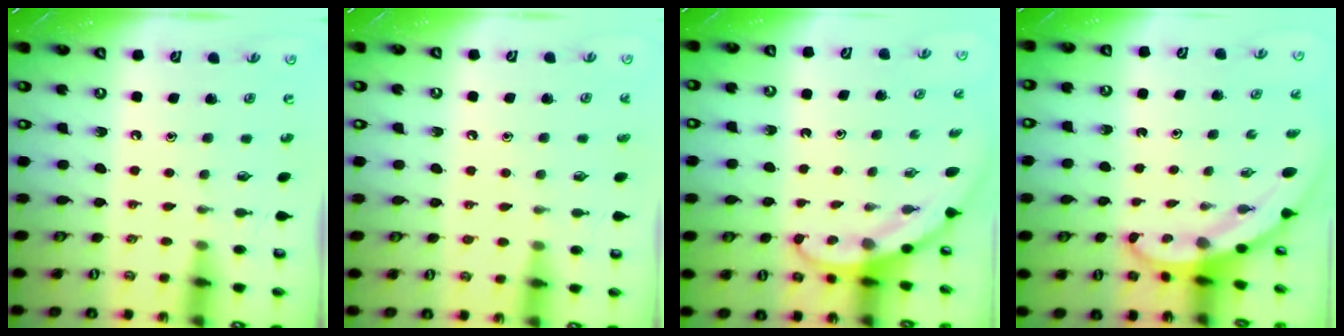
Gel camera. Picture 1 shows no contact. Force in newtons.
{"total": 2.4, "press": 2.4, "slide": 0.2}
{"total": 3.8, "press": 3.8, "slide": 0.3}
{"total": 5.5, "press": 5.5, "slide": 0.3}